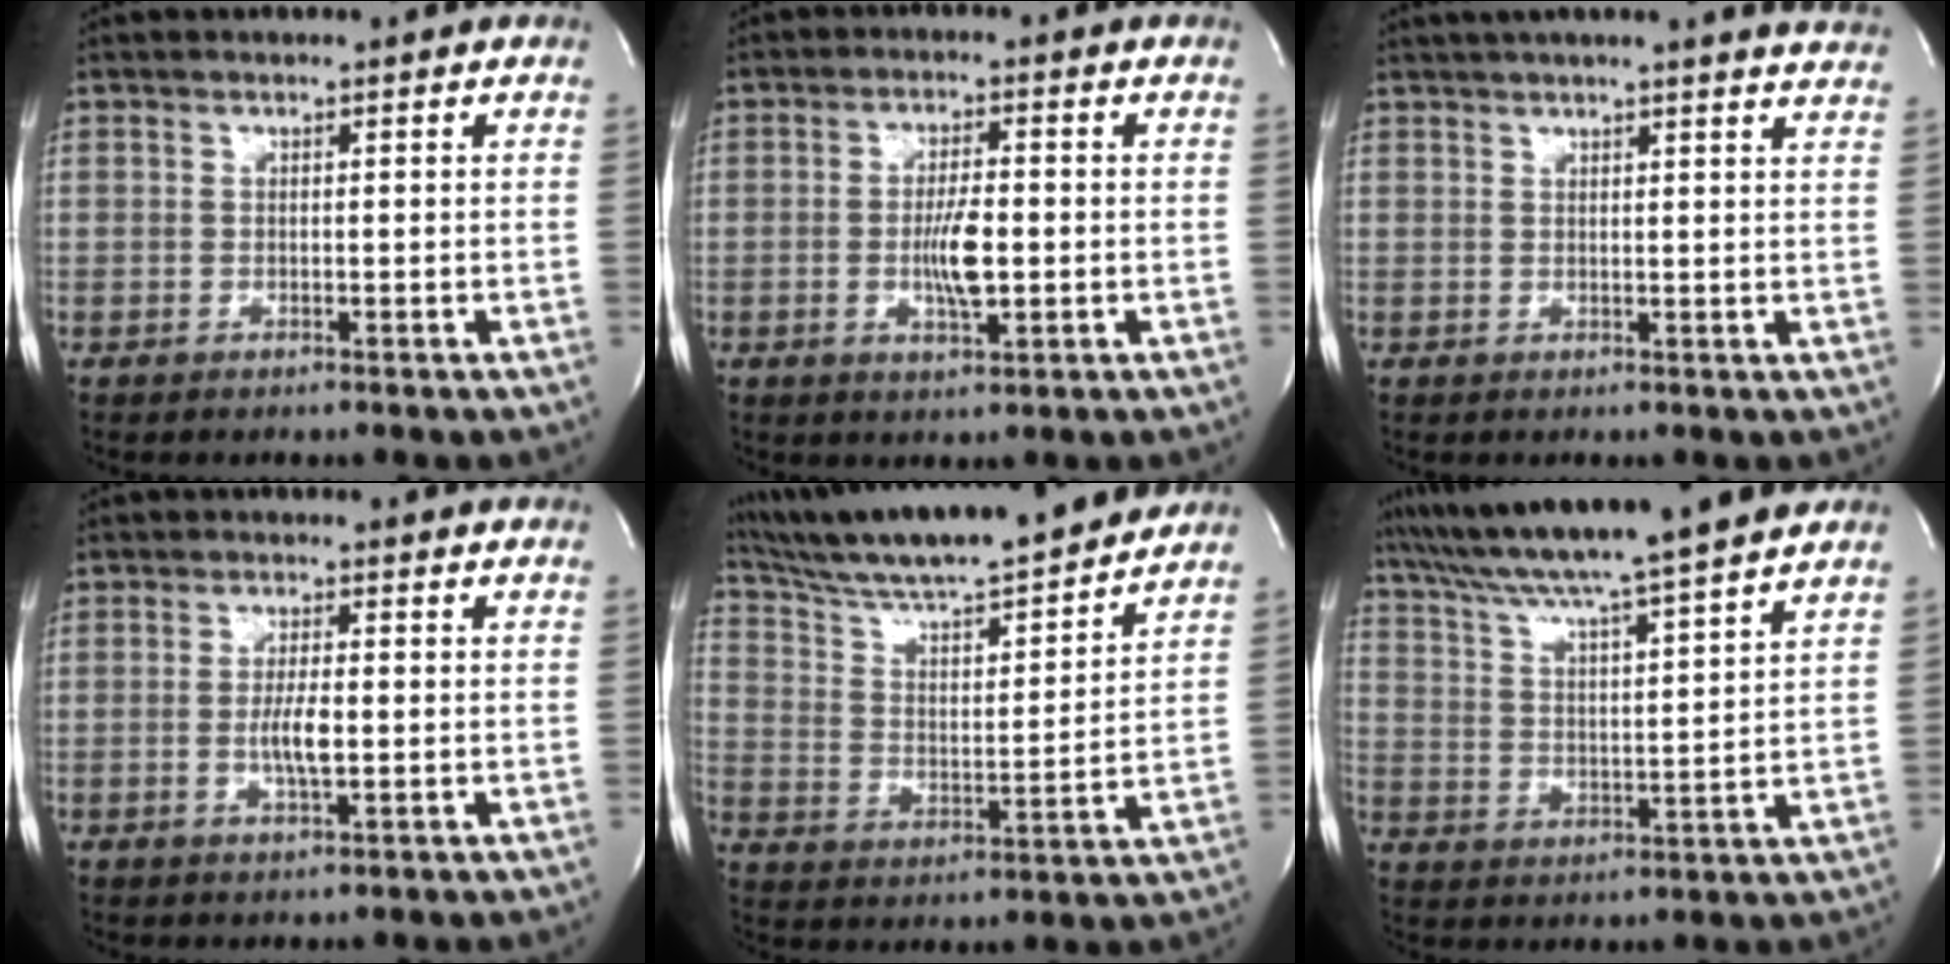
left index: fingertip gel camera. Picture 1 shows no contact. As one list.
[{"total": 5.6, "force": [-0.9, 1.4, 5.4], "torque": [-0.103, -0.006, -0.014]}, {"total": 16.4, "force": [15.0, 0.1, 6.6], "torque": [-0.103, -0.006, 0.177]}, {"total": 4.0, "force": [-0.6, 0.7, 3.9], "torque": [-0.080, -0.005, -0.009]}, {"total": 20.4, "force": [18.5, 1.0, 8.7], "torque": [-0.158, 0.004, 0.295]}, {"total": 17.1, "force": [14.8, -1.3, 8.5], "torque": [-0.153, 0.007, 0.226]}]